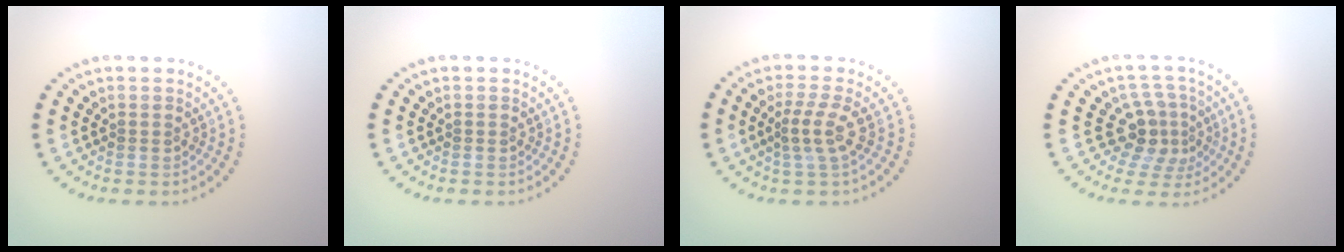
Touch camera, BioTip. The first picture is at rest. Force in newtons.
{"total": 0.0}
{"total": 2.3, "press": 1.8, "slide": 1.4}
{"total": 3.5, "press": 2.8, "slide": 2.1}